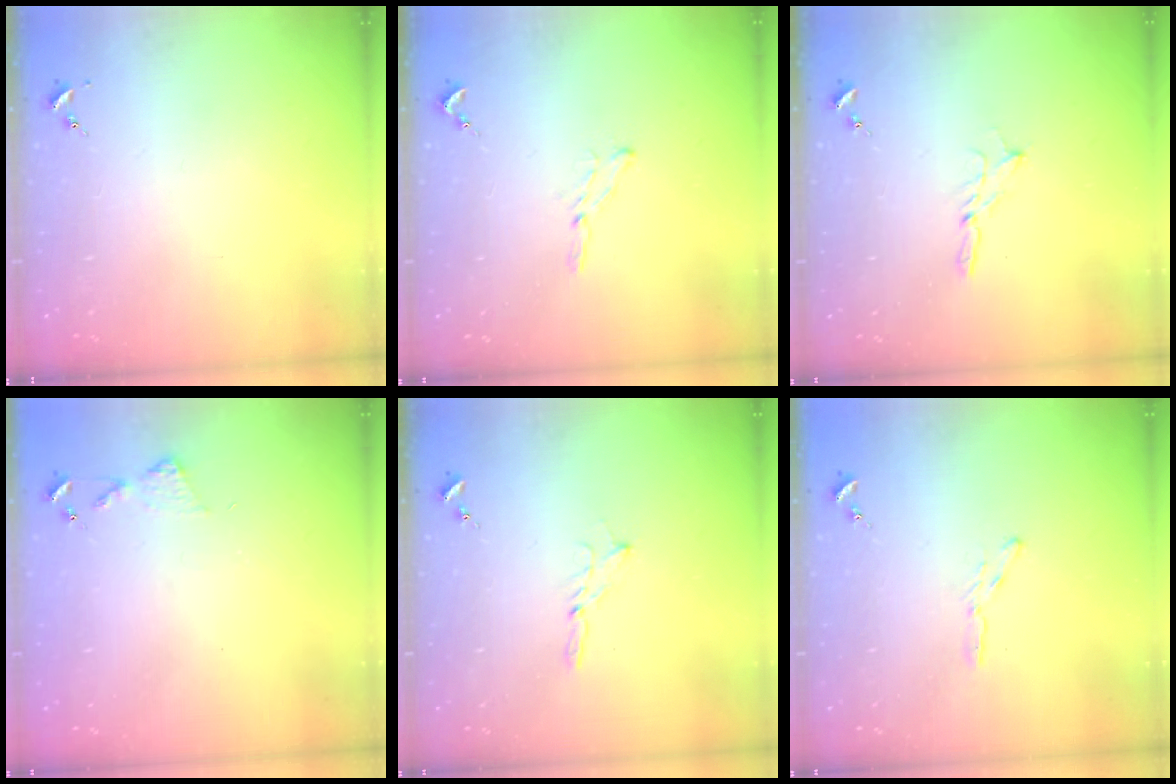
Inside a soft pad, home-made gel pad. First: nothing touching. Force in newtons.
{"total": 4.4, "press": 4.3, "slide": 0.5}
{"total": 3.1, "press": 3.1, "slide": 0.2}
{"total": 5.0, "press": 5.0, "slide": 0.6}
{"total": 1.8, "press": 1.7, "slide": 0.2}
{"total": 3.1, "press": 3.1, "slide": 0.3}